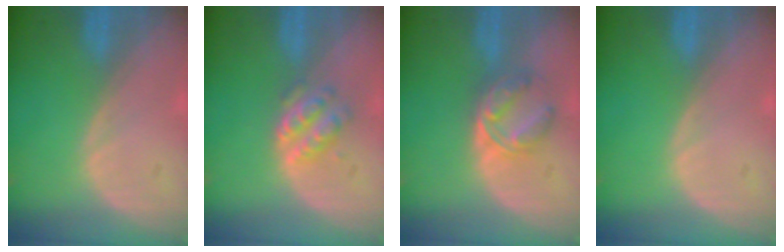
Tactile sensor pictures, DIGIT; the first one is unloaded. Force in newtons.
{"total": 4.9, "press": 4.3, "slide": 2.3}
{"total": 5.6, "press": 5.4, "slide": 1.4}
{"total": 0.0}